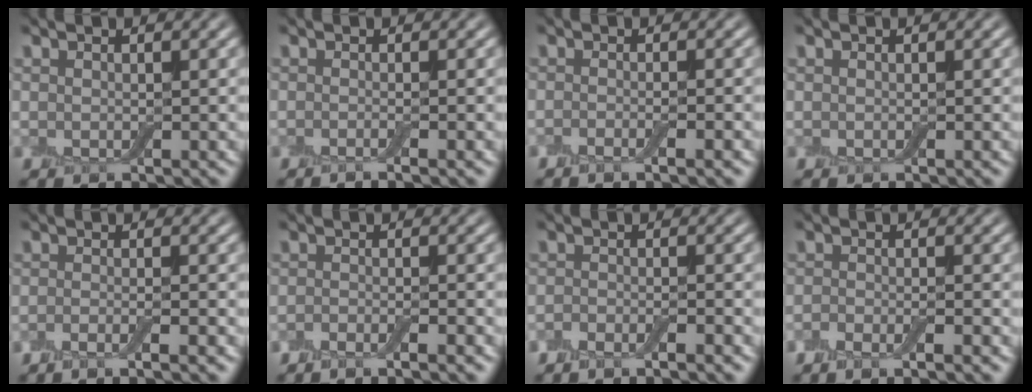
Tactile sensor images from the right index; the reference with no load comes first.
{"total": 1.6, "force": [-0.6, 0.5, 1.4], "torque": [-0.007, -0.006, -0.018]}
{"total": 2.2, "force": [-1.1, 0.5, 1.8], "torque": [-0.018, 0.003, -0.022]}
{"total": 0.0}
{"total": 2.9, "force": [-1.6, 0.6, 2.4], "torque": [-0.032, 0.000, -0.031]}
{"total": 2.6, "force": [-1.7, 0.4, 1.9], "torque": [-0.032, 0.001, -0.033]}
{"total": 2.5, "force": [-1.8, 0.4, 1.7], "torque": [-0.034, 0.002, -0.032]}
{"total": 2.8, "force": [-1.7, 0.6, 2.1], "torque": [-0.040, 0.003, -0.031]}